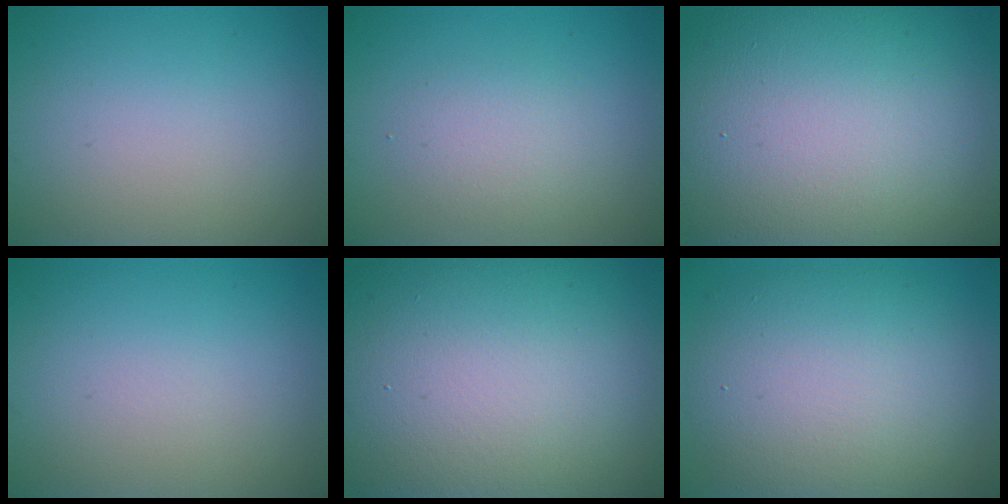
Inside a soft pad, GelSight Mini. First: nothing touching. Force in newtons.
{"total": 2.0, "press": 2.0, "slide": 0.2}
{"total": 19.8, "press": 19.7, "slide": 1.4}
{"total": 0.0}
{"total": 20.2, "press": 20.2, "slide": 1.1}
{"total": 9.9, "press": 9.9, "slide": 0.7}